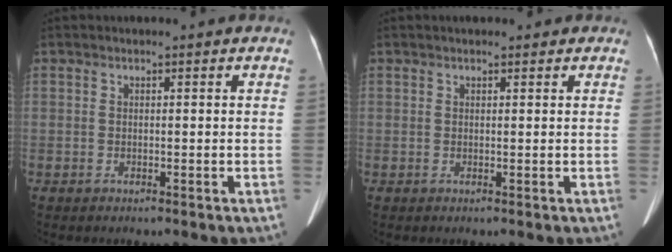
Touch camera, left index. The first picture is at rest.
{"total": 3.0, "force": [2.3, 1.1, 1.5], "torque": [-0.015, 0.023, 0.027]}